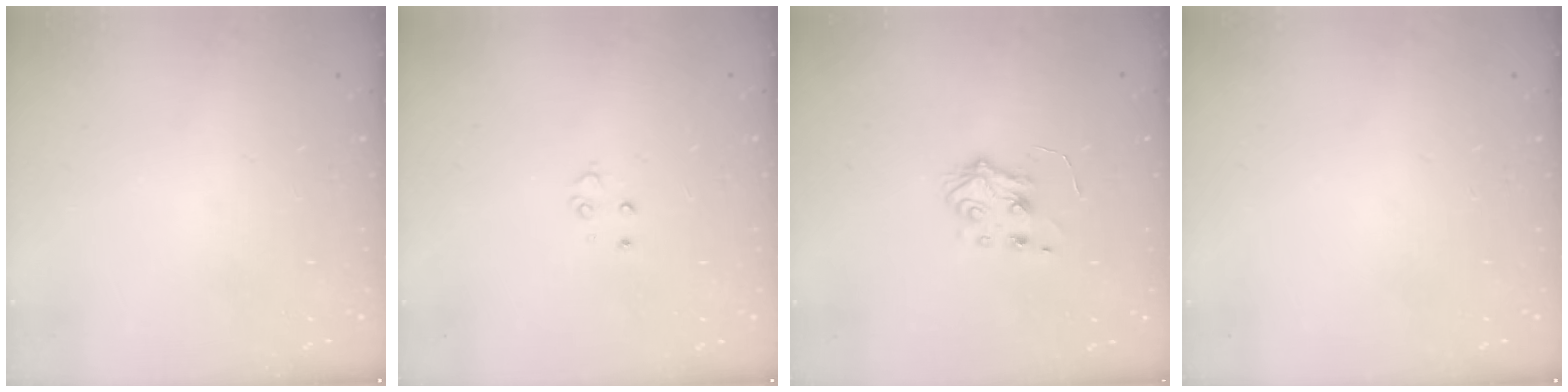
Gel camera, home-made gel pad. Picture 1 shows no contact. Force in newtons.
{"total": 2.8, "press": 2.8, "slide": 0.3}
{"total": 5.3, "press": 5.2, "slide": 1.0}
{"total": 0.0}